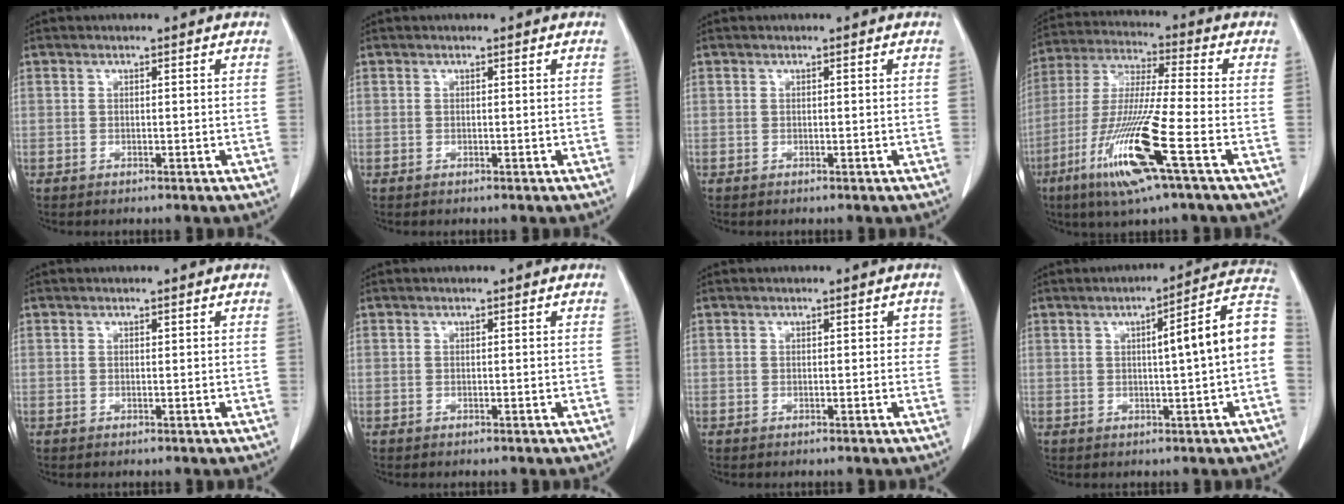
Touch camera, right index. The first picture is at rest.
{"total": 0.0}
{"total": 0.0}
{"total": 15.8, "force": [-6.9, -0.2, 14.2], "torque": [-0.298, -0.028, -0.132]}
{"total": 0.0}
{"total": 0.0}
{"total": 1.6, "force": [0.3, 1.0, 1.3], "torque": [-0.007, 0.011, 0.004]}
{"total": 10.9, "force": [0.4, 0.2, 10.9], "torque": [-0.137, 0.028, -0.002]}